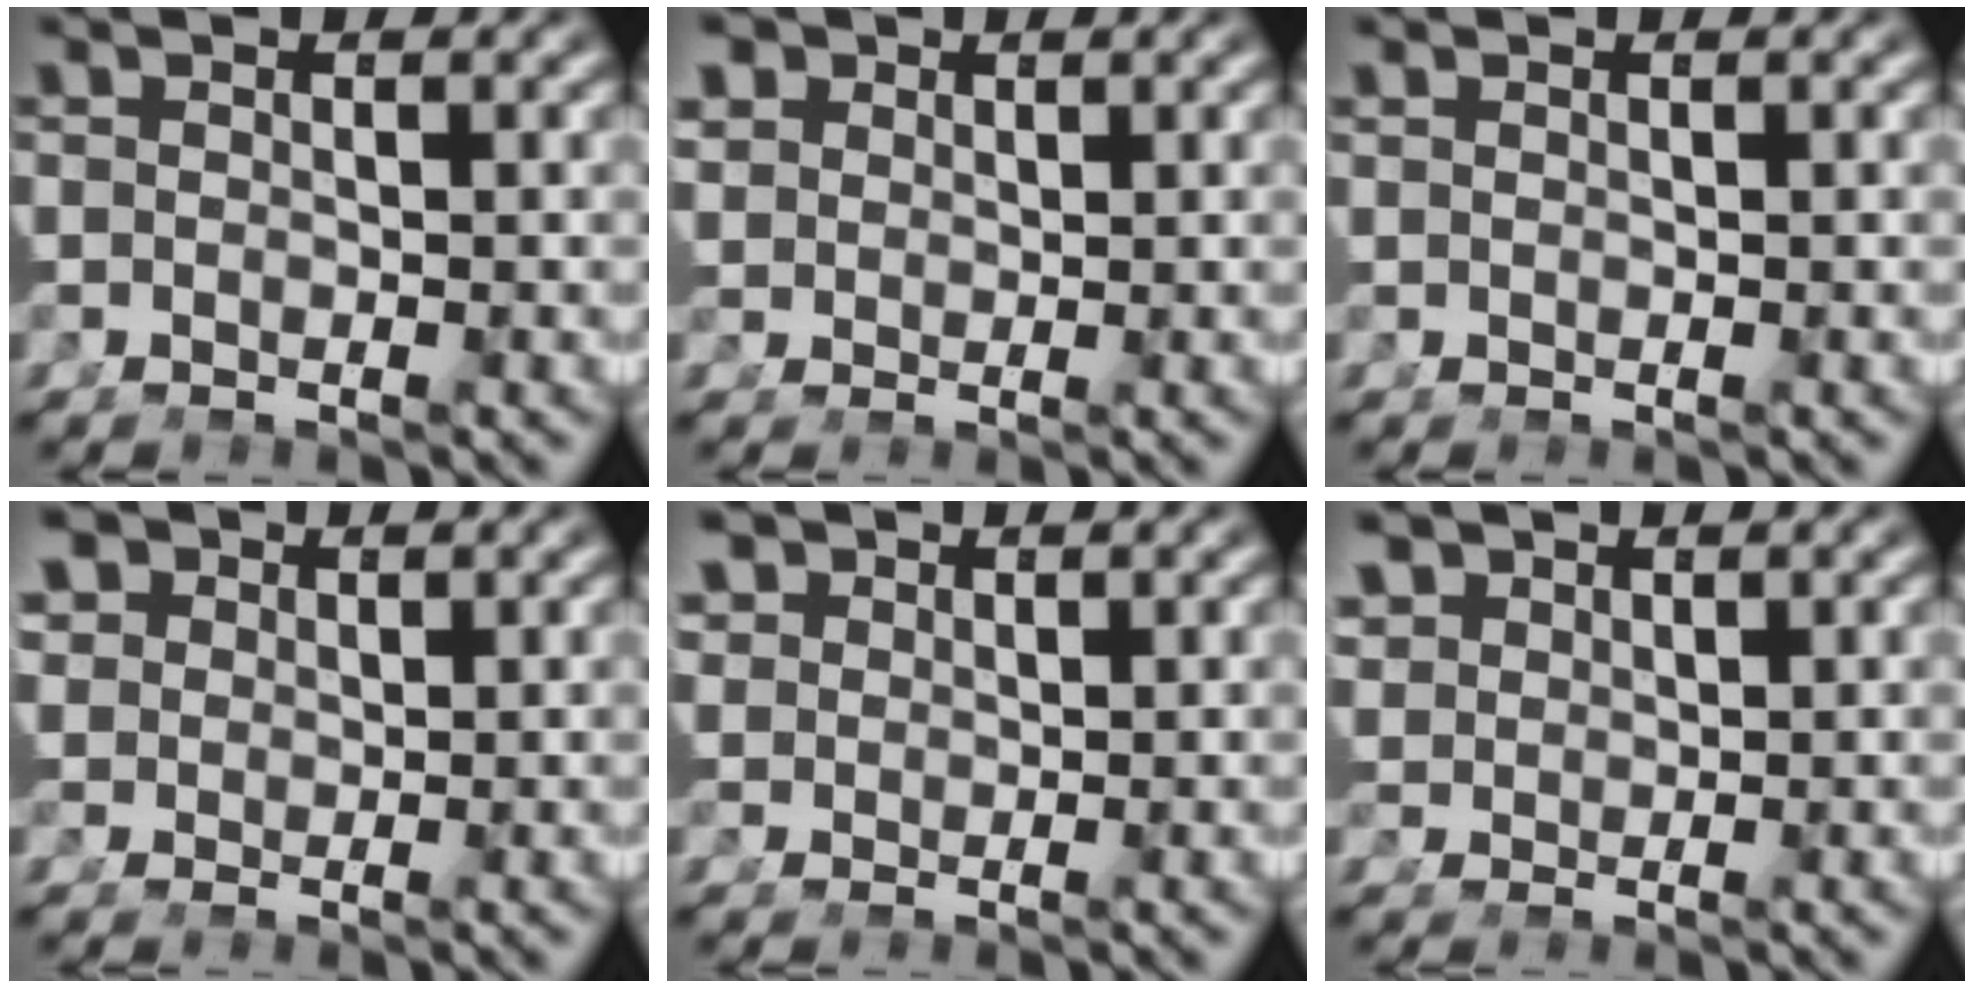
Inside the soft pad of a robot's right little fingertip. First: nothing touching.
{"total": 2.2, "force": [1.4, 1.3, 1.1], "torque": [-0.025, -0.004, 0.037]}
{"total": 0.7, "force": [0.5, -0.4, 0.1], "torque": [0.005, -0.002, 0.013]}
{"total": 3.1, "force": [1.8, 2.0, 1.5], "torque": [-0.032, -0.006, 0.041]}
{"total": 1.8, "force": [1.5, 0.8, 0.8], "torque": [-0.018, -0.005, 0.038]}
{"total": 1.7, "force": [1.5, 0.5, 0.6], "torque": [-0.014, -0.007, 0.044]}